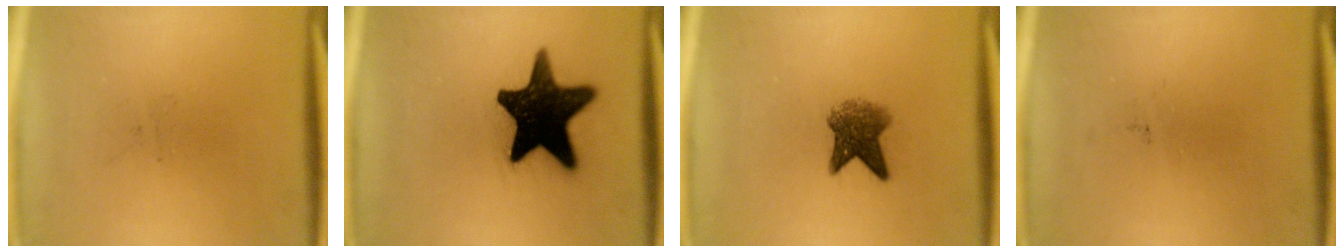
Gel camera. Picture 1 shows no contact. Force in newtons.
{"total": 18.2}
{"total": 5.2}
{"total": 0.0}